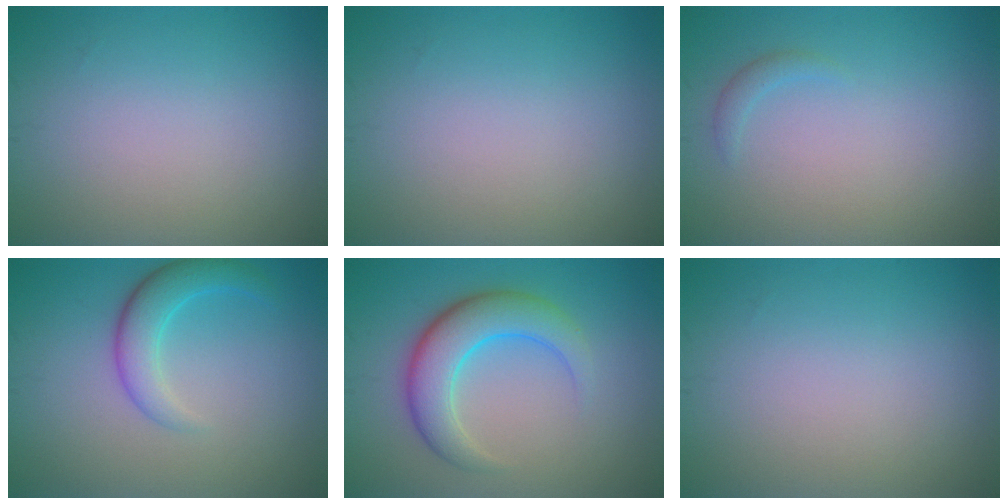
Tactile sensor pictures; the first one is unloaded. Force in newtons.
{"total": 0.0}
{"total": 0.9, "press": 0.9, "slide": 0.0}
{"total": 3.5, "press": 3.5, "slide": 0.1}
{"total": 5.6, "press": 5.6, "slide": 0.1}
{"total": 0.0}